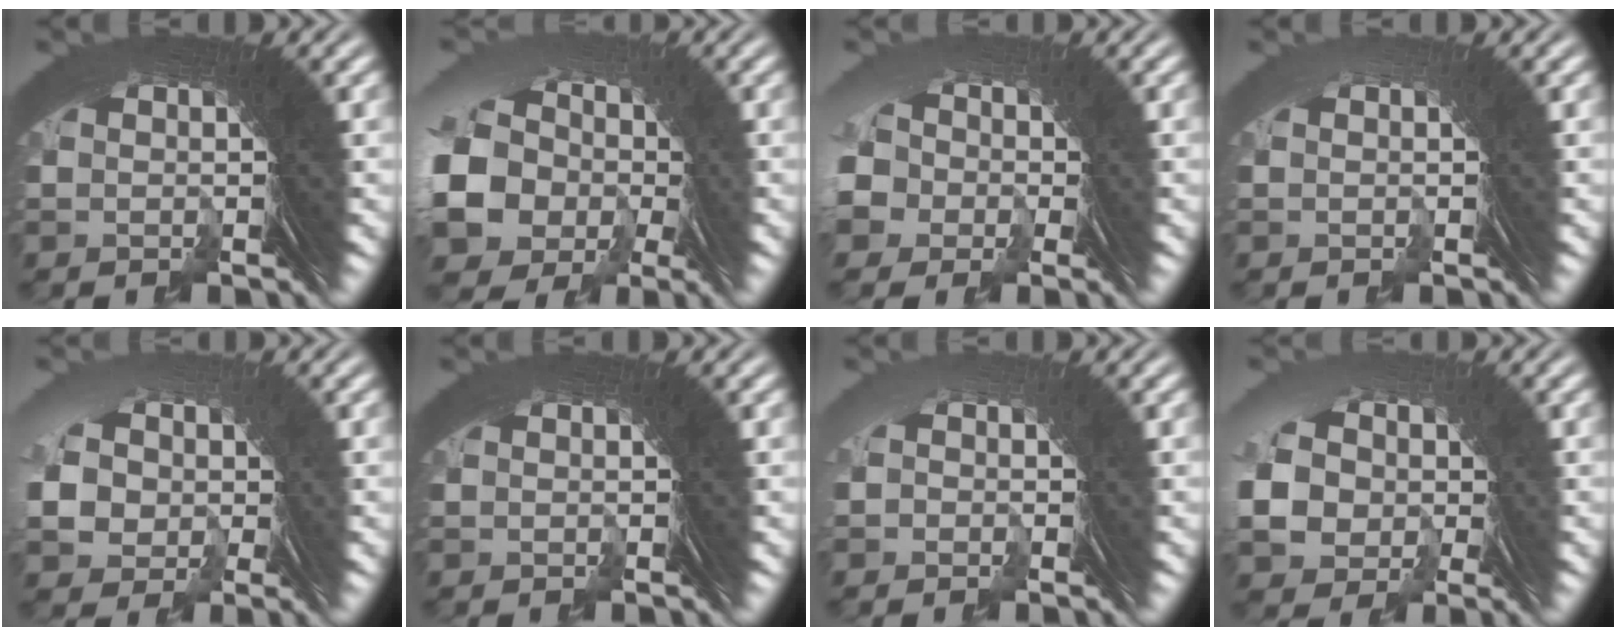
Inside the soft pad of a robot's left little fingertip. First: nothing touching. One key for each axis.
{"total": 9.1, "fx": -2.6, "fy": 7.4, "fz": 4.6, "tx": -0.135, "ty": -0.053, "tz": -0.019}
{"total": 5.6, "fx": -1.1, "fy": 5.2, "fz": 1.7, "tx": -0.071, "ty": -0.010, "tz": -0.024}
{"total": 1.3, "fx": -0.6, "fy": -0.9, "fz": -0.7, "tx": 0.018, "ty": 0.007, "tz": -0.010}
{"total": 4.9, "fx": -0.6, "fy": 4.4, "fz": 2.0, "tx": -0.073, "ty": -0.018, "tz": -0.003}
{"total": 0.0}
{"total": 1.3, "fx": -1.0, "fy": -0.3, "fz": -0.8, "tx": 0.015, "ty": 0.009, "tz": -0.019}
{"total": 6.8, "fx": -1.0, "fy": 6.0, "fz": 3.0, "tx": -0.098, "ty": -0.031, "tz": -0.007}